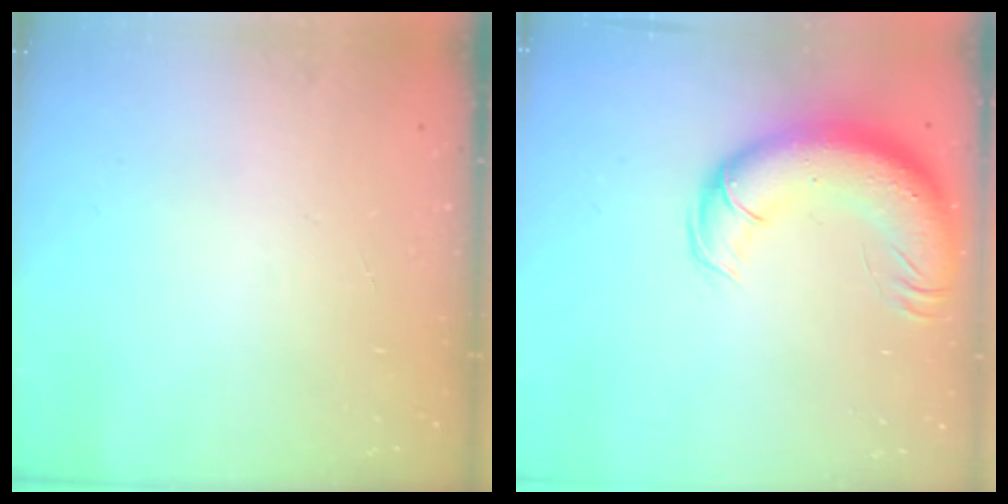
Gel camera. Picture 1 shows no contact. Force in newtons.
{"total": 20.1, "press": 19.5, "slide": 4.6}